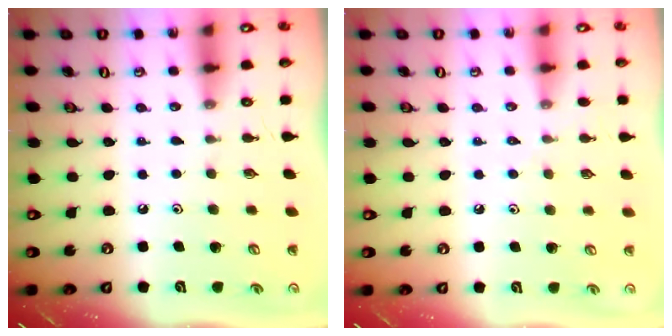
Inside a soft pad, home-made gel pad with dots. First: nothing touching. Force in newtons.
{"total": 3.9, "press": 3.8, "slide": 0.9}